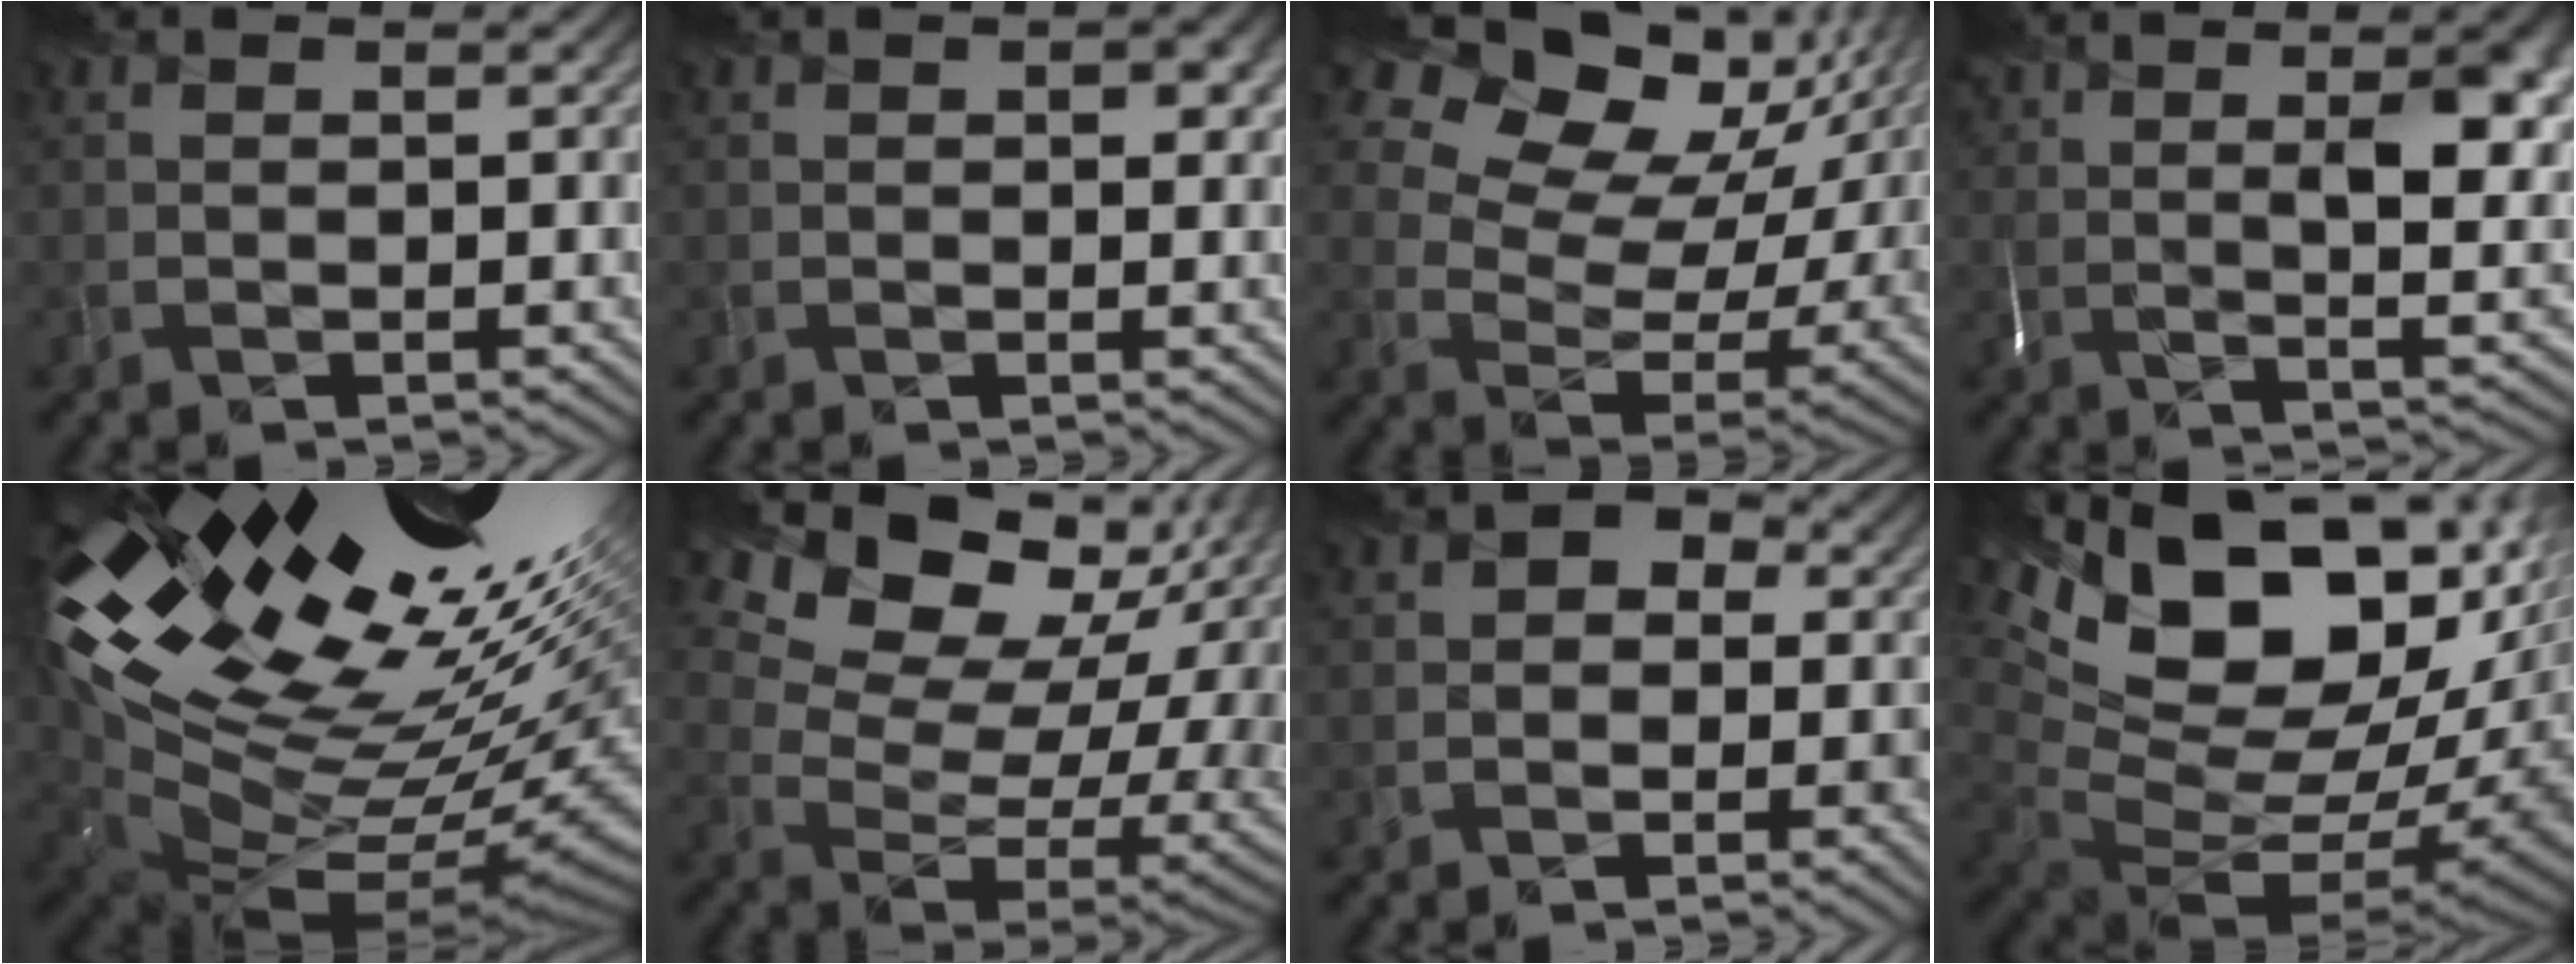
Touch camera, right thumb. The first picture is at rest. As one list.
[{"total": 2.5, "force": [0.7, 1.4, 1.9], "torque": [-0.030, -0.002, 0.013]}, {"total": 16.1, "force": [9.0, 9.4, 9.4], "torque": [-0.196, 0.028, 0.156]}, {"total": 13.9, "force": [5.3, 5.1, 11.8], "torque": [-0.180, 0.030, 0.081]}, {"total": 20.8, "force": [8.3, 9.7, 16.4], "torque": [-0.270, 0.001, 0.158]}, {"total": 18.3, "force": [9.9, 10.9, 10.9], "torque": [-0.220, 0.047, 0.161]}, {"total": 5.1, "force": [-0.6, 4.4, 2.5], "torque": [-0.017, 0.003, -0.022]}, {"total": 22.3, "force": [7.4, 13.5, 16.2], "torque": [-0.286, 0.019, 0.160]}]